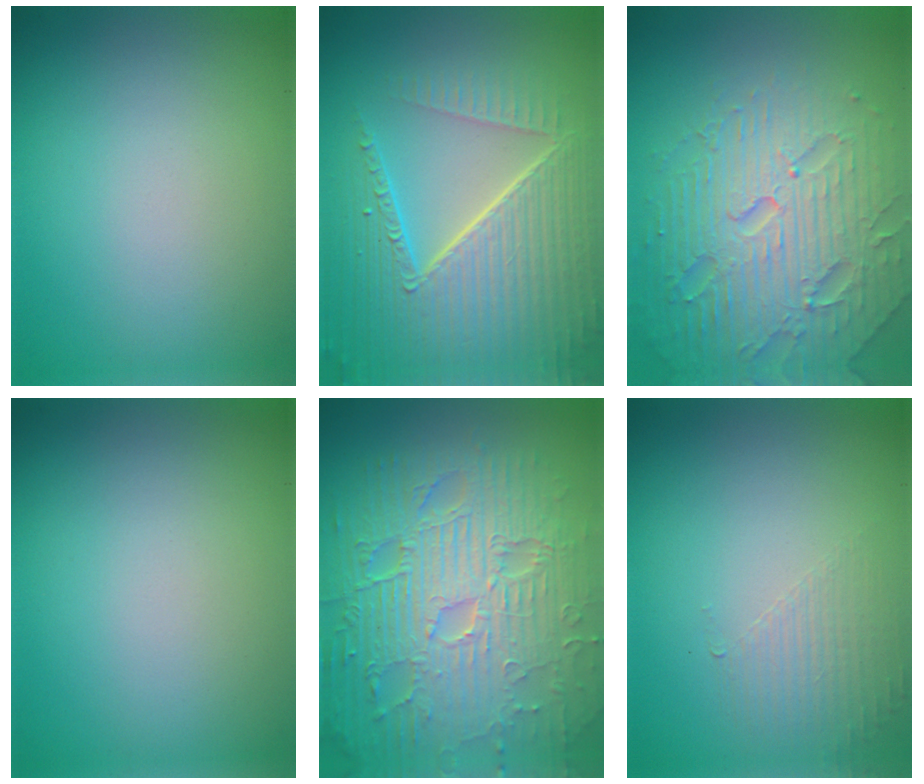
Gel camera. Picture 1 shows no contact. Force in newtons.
{"total": 8.6, "press": 6.0, "slide": 6.2}
{"total": 7.4, "press": 7.2, "slide": 1.7}
{"total": 0.0}
{"total": 12.5, "press": 7.9, "slide": 9.7}
{"total": 1.6, "press": 0.4, "slide": 1.5}